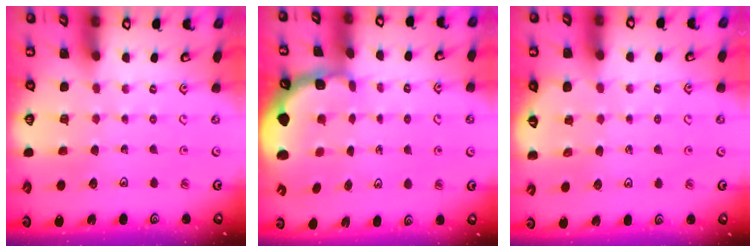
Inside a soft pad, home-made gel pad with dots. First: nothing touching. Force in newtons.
{"total": 1.9, "press": 1.8, "slide": 0.6}
{"total": 3.3, "press": 2.8, "slide": 1.8}